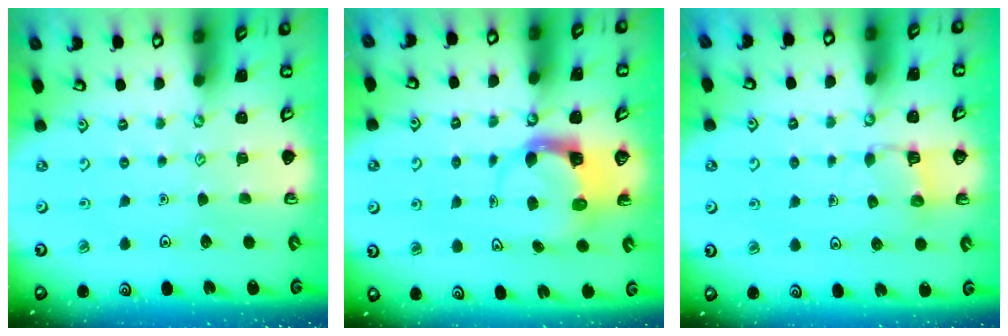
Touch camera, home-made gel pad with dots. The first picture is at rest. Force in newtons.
{"total": 3.8, "press": 3.7, "slide": 0.5}
{"total": 4.1, "press": 4.1, "slide": 0.4}